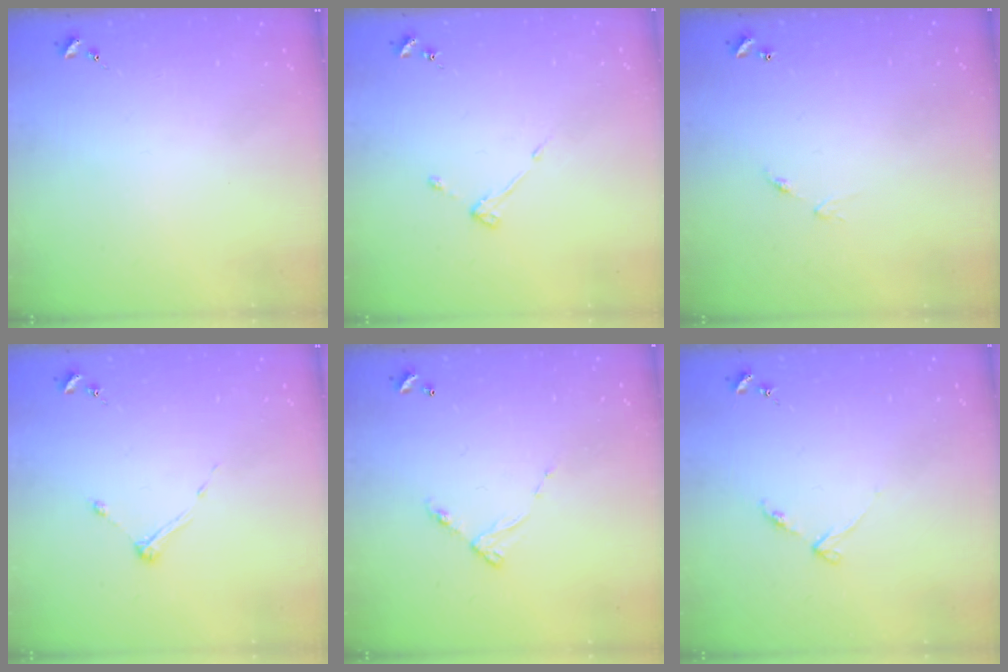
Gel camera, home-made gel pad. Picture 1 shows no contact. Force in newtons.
{"total": 3.0, "press": 3.0, "slide": 0.6}
{"total": 5.6, "press": 5.5, "slide": 0.6}
{"total": 3.9, "press": 3.8, "slide": 0.4}
{"total": 6.1, "press": 6.1, "slide": 0.5}
{"total": 3.6, "press": 3.5, "slide": 0.4}